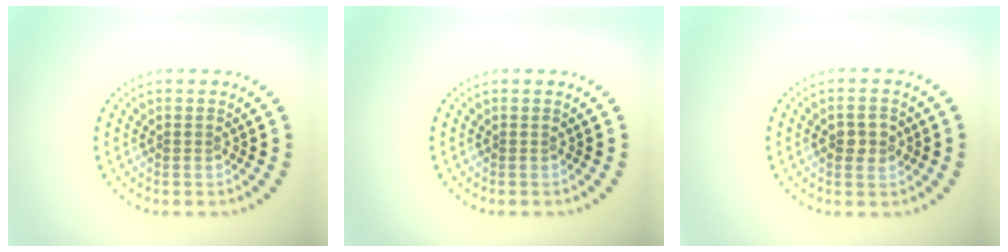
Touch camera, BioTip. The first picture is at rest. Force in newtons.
{"total": 0.0}
{"total": 2.2, "press": 2.2, "slide": 0.1}